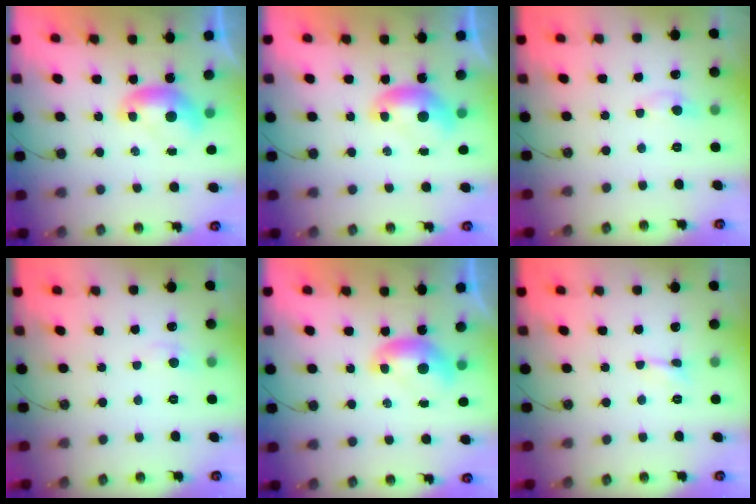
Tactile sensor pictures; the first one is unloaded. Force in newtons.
{"total": 0.0}
{"total": 1.7, "press": 1.7, "slide": 0.2}
{"total": 1.2, "press": 1.1, "slide": 0.4}
{"total": 0.0}
{"total": 1.6, "press": 1.5, "slide": 0.4}